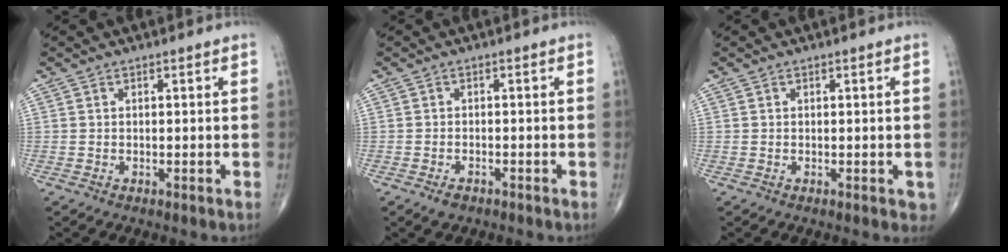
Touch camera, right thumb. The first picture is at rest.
{"total": 1.9, "force": [-1.3, 1.0, 1.0], "torque": [-0.018, 0.003, -0.019]}
{"total": 1.3, "force": [-0.1, 0.9, 0.9], "torque": [-0.001, 0.000, -0.001]}